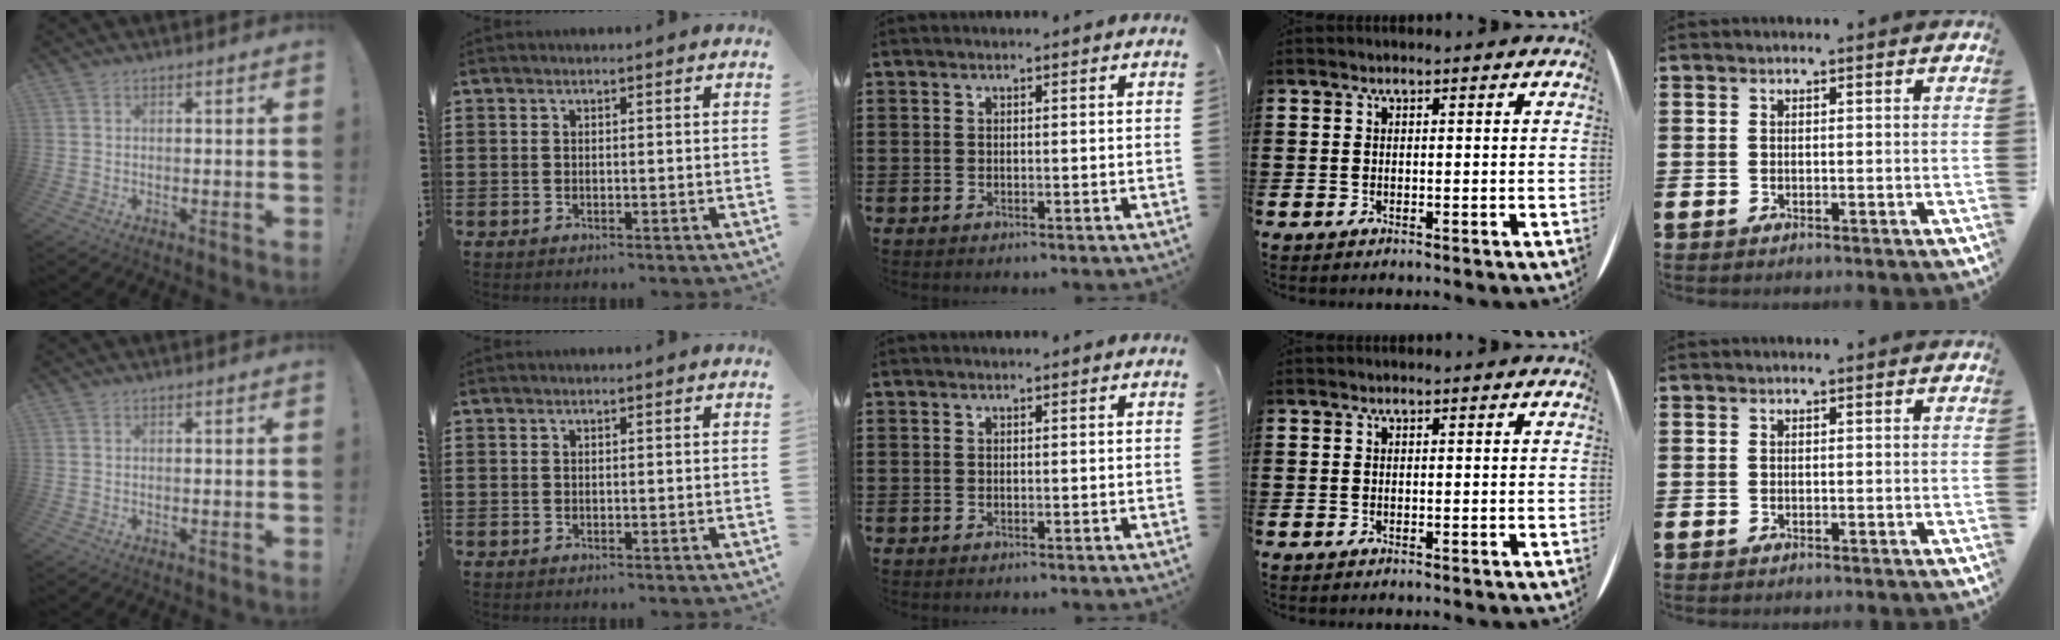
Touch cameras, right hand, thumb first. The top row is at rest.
{}